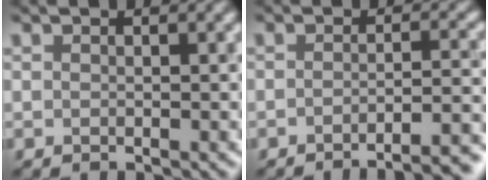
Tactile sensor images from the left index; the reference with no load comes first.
{"total": 6.6, "force": [-5.1, 1.1, 4.0], "torque": [-0.029, 0.017, -0.047]}